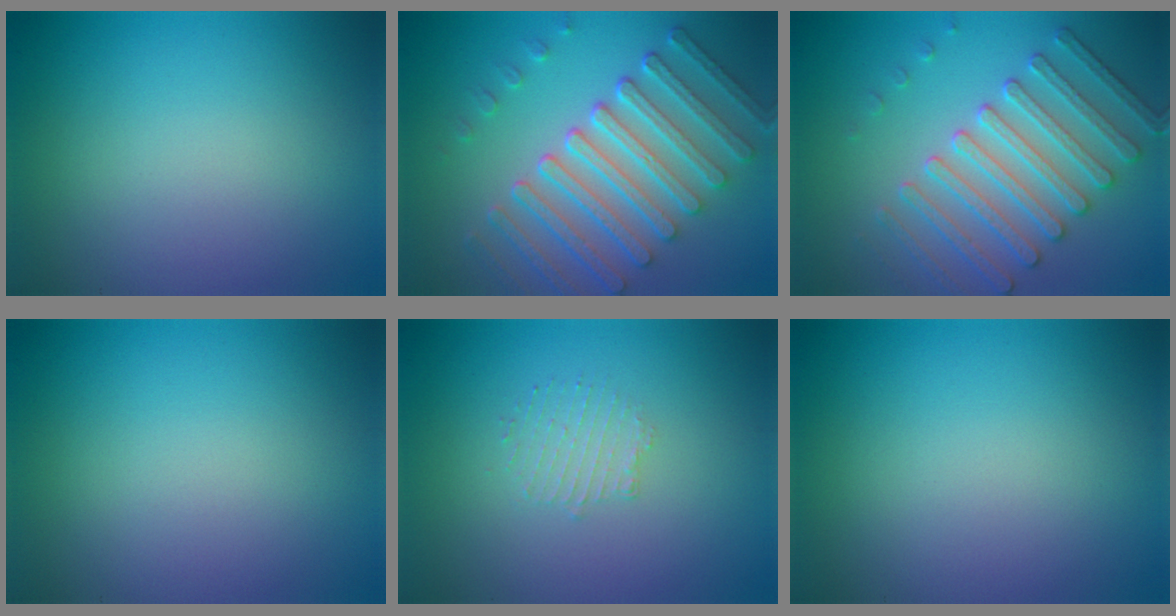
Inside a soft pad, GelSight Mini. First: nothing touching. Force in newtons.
{"total": 7.7, "press": 5.9, "slide": 5.0}
{"total": 4.5, "press": 4.5, "slide": 0.6}
{"total": 0.0}
{"total": 1.3, "press": 0.7, "slide": 1.1}
{"total": 0.0}